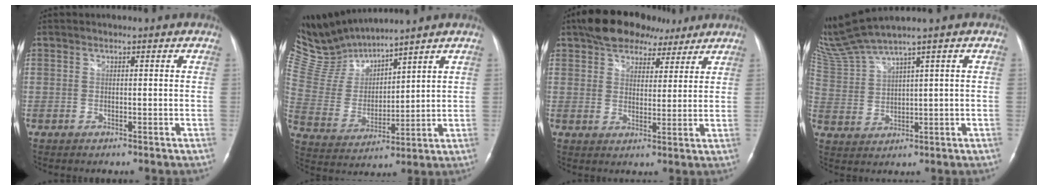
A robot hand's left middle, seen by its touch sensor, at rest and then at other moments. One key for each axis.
{"total": 10.5, "fx": 10.4, "fy": 0.4, "fz": 1.6, "tx": -0.062, "ty": 0.007, "tz": 0.230}
{"total": 10.7, "fx": 7.8, "fy": 5.8, "fz": 4.5, "tx": -0.062, "ty": 0.028, "tz": 0.122}
{"total": 6.8, "fx": 6.1, "fy": -1.7, "fz": 2.4, "tx": -0.072, "ty": 0.005, "tz": 0.140}